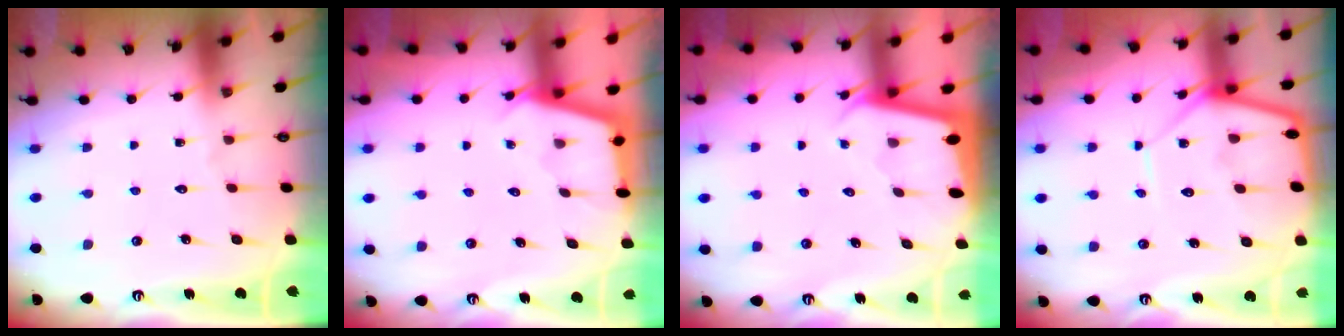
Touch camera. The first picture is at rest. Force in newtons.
{"total": 2.5, "press": 2.5, "slide": 0.1}
{"total": 2.0, "press": 2.0, "slide": 0.1}
{"total": 9.3, "press": 9.3, "slide": 1.0}